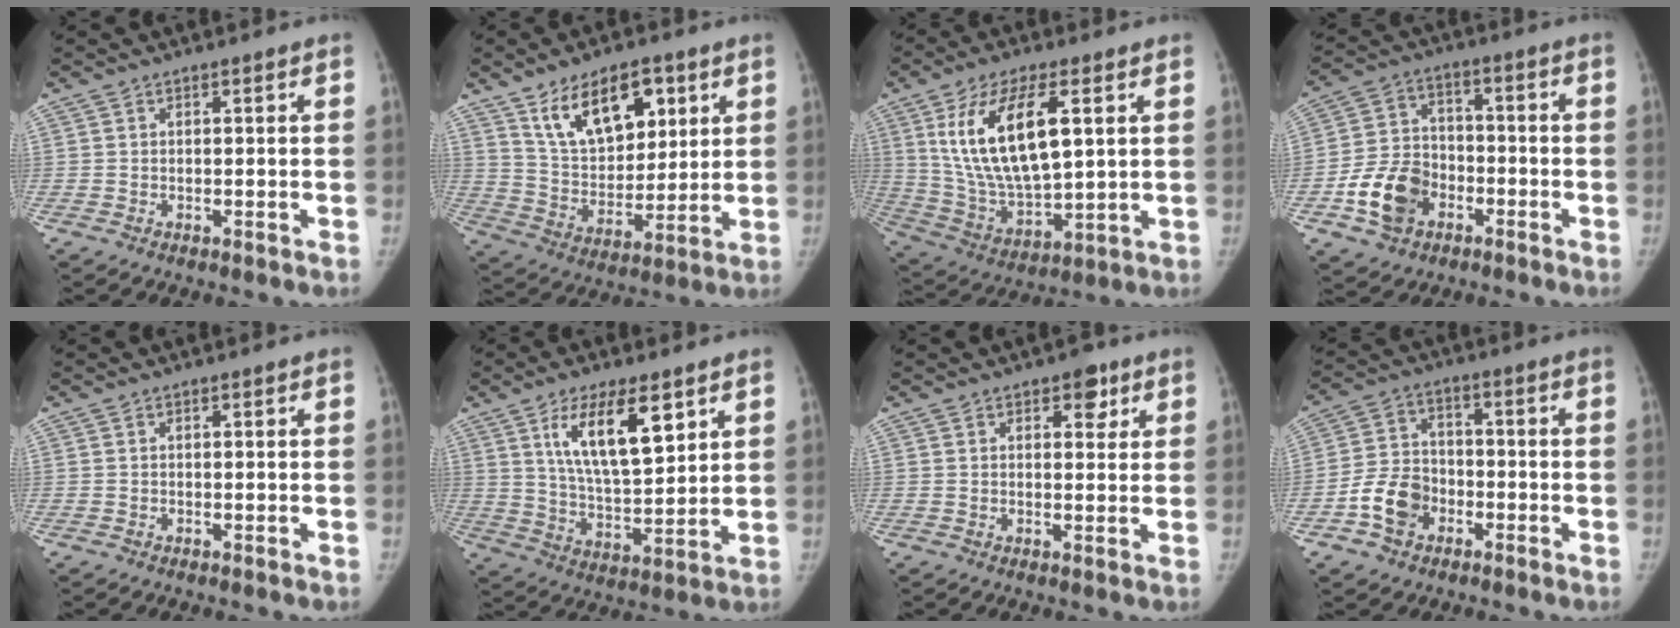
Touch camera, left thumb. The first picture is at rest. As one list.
[{"total": 15.7, "force": [8.2, 8.7, 10.1], "torque": [-0.122, -0.040, 0.154]}, {"total": 18.6, "force": [5.6, 7.9, 15.9], "torque": [-0.291, -0.018, 0.114]}, {"total": 11.8, "force": [-4.9, 8.9, 6.1], "torque": [-0.090, 0.025, -0.090]}, {"total": 0.0}, {"total": 14.1, "force": [6.7, 5.3, 11.2], "torque": [-0.169, -0.037, 0.126]}, {"total": 4.0, "force": [2.2, 2.5, 2.4], "torque": [-0.003, -0.007, 0.023]}, {"total": 9.0, "force": [-3.9, 6.9, 4.2], "torque": [-0.062, 0.027, -0.076]}]